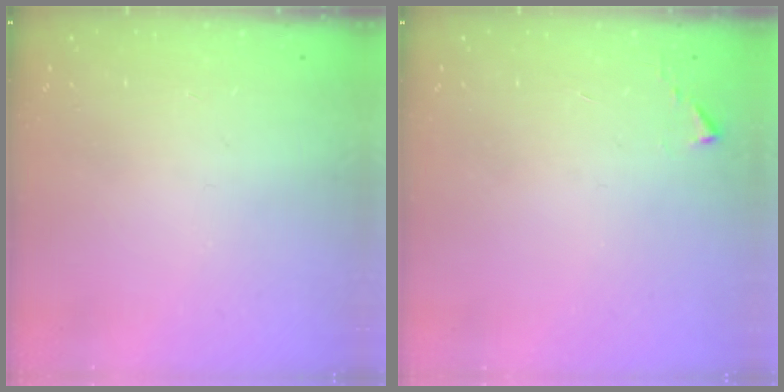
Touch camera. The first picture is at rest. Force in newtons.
{"total": 2.7, "press": 2.7, "slide": 0.5}